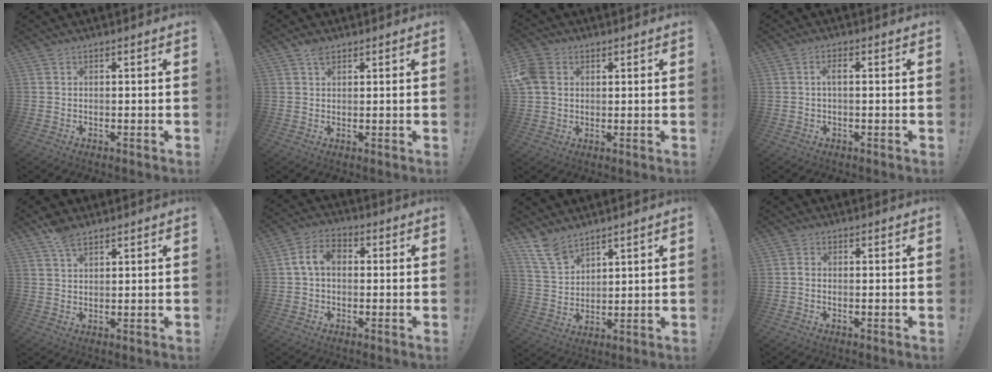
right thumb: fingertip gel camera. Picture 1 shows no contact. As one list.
[{"total": 2.6, "force": [1.6, 1.4, 1.5], "torque": [-0.024, -0.004, 0.029]}, {"total": 8.4, "force": [1.9, 6.9, 4.4], "torque": [-0.097, 0.009, 0.040]}, {"total": 2.7, "force": [-0.1, 0.7, 2.6], "torque": [-0.057, 0.011, -0.003]}, {"total": 5.1, "force": [3.5, 2.3, 2.9], "torque": [-0.046, -0.015, 0.064]}, {"total": 7.7, "force": [0.7, 5.1, 5.7], "torque": [-0.114, 0.014, 0.014]}, {"total": 9.8, "force": [7.8, 4.8, 3.3], "torque": [-0.072, -0.048, 0.156]}, {"total": 1.0, "force": [-0.5, 0.5, 0.7], "torque": [-0.019, 0.006, -0.007]}]